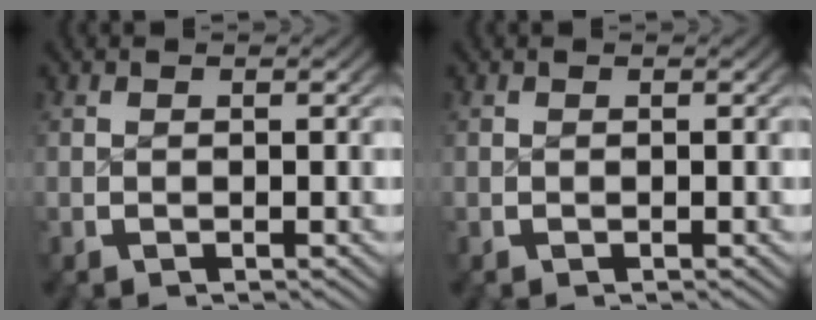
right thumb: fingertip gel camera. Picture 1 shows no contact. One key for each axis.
{"total": 0.0}